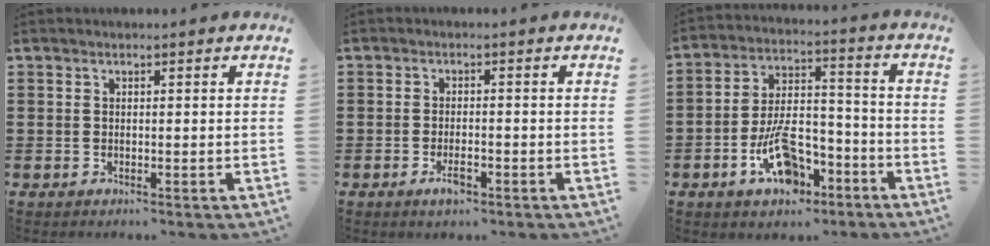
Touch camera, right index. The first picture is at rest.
{"total": 2.7, "force": [-1.4, 0.9, 2.1], "torque": [-0.037, 0.001, -0.025]}
{"total": 11.2, "force": [-6.1, 5.7, 7.4], "torque": [-0.131, 0.020, -0.108]}